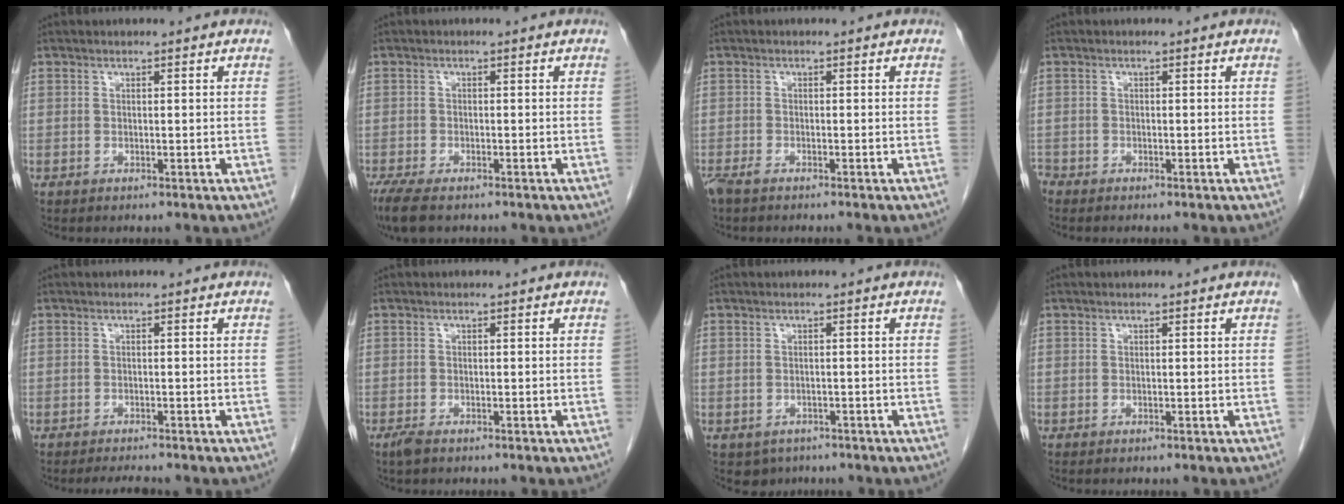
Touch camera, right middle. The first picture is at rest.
{"total": 6.1, "force": [-4.5, 1.9, 3.5], "torque": [-0.068, -0.015, -0.075]}
{"total": 2.6, "force": [-2.1, 0.4, 1.4], "torque": [-0.026, -0.005, -0.035]}
{"total": 1.2, "force": [-1.2, 0.3, 0.0], "torque": [0.000, -0.002, -0.021]}
{"total": 2.5, "force": [-2.3, 0.1, 0.9], "torque": [-0.015, -0.006, -0.033]}
{"total": 1.5, "force": [-1.1, 0.5, 0.9], "torque": [-0.026, -0.003, -0.019]}
{"total": 3.0, "force": [-2.0, 2.2, 0.6], "torque": [-0.007, 0.004, -0.025]}
{"total": 0.6, "force": [-0.5, 0.1, 0.3], "torque": [-0.004, -0.001, -0.005]}